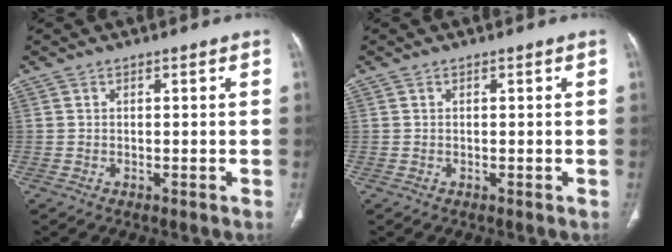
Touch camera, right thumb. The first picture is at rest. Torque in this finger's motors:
{"motor_torque": [-0.05, 0.05, -0.09, 0.09, 0.00]}